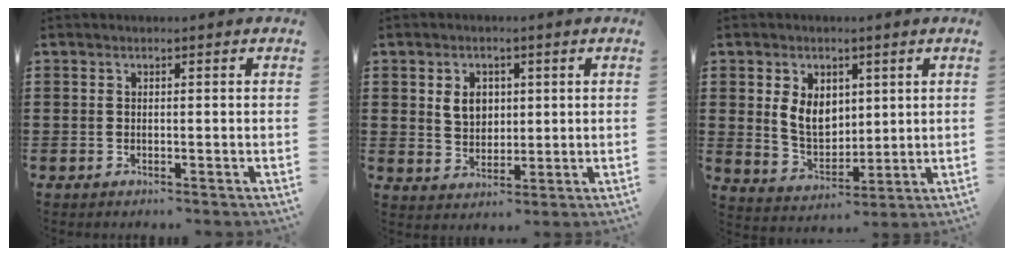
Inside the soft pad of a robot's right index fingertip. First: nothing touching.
{"total": 4.5, "force": [1.1, 3.6, 2.5], "torque": [-0.053, 0.010, 0.016]}
{"total": 6.7, "force": [1.7, 5.0, 4.1], "torque": [-0.093, 0.009, 0.029]}